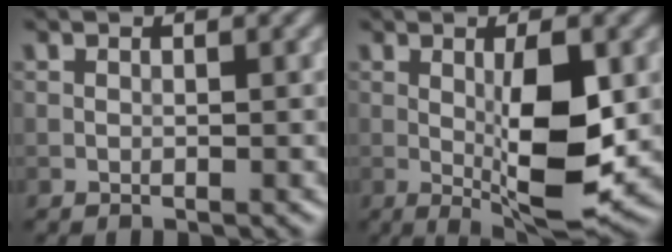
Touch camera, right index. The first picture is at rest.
{"total": 7.4, "force": [-0.1, 2.0, 7.2], "torque": [-0.116, -0.009, 0.002]}